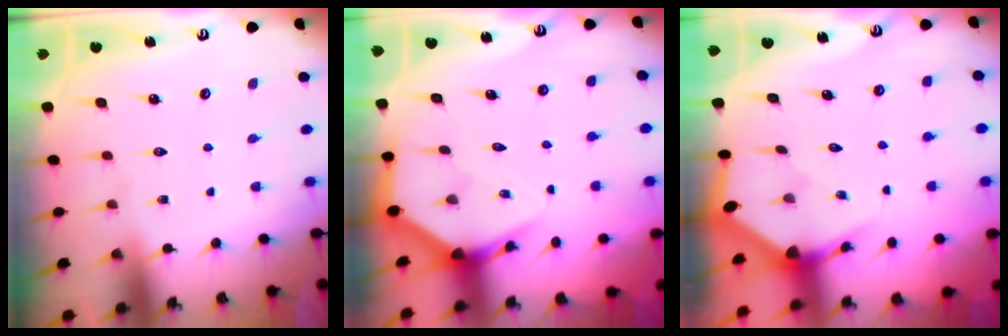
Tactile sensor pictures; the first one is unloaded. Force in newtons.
{"total": 4.0, "press": 4.0, "slide": 0.2}
{"total": 3.1, "press": 3.1, "slide": 0.2}